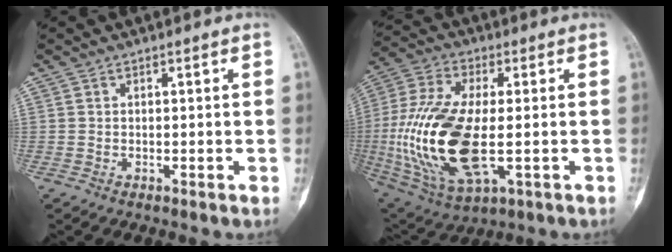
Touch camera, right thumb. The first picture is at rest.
{"total": 22.1, "force": [-2.6, 9.9, 19.6], "torque": [-0.430, -0.009, -0.031]}